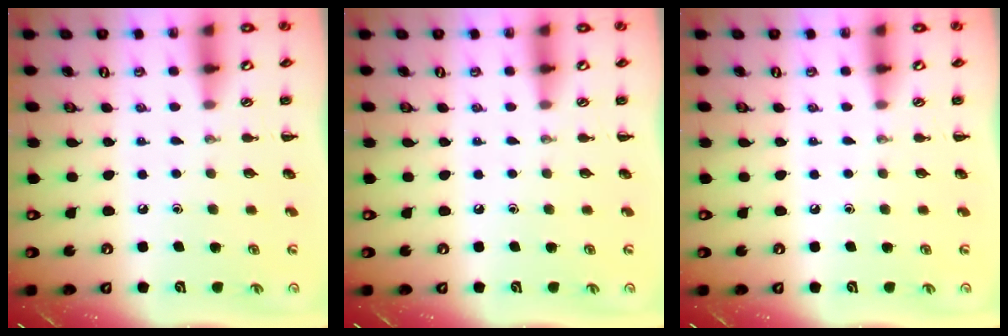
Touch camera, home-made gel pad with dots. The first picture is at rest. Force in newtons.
{"total": 0.0}
{"total": 0.0}